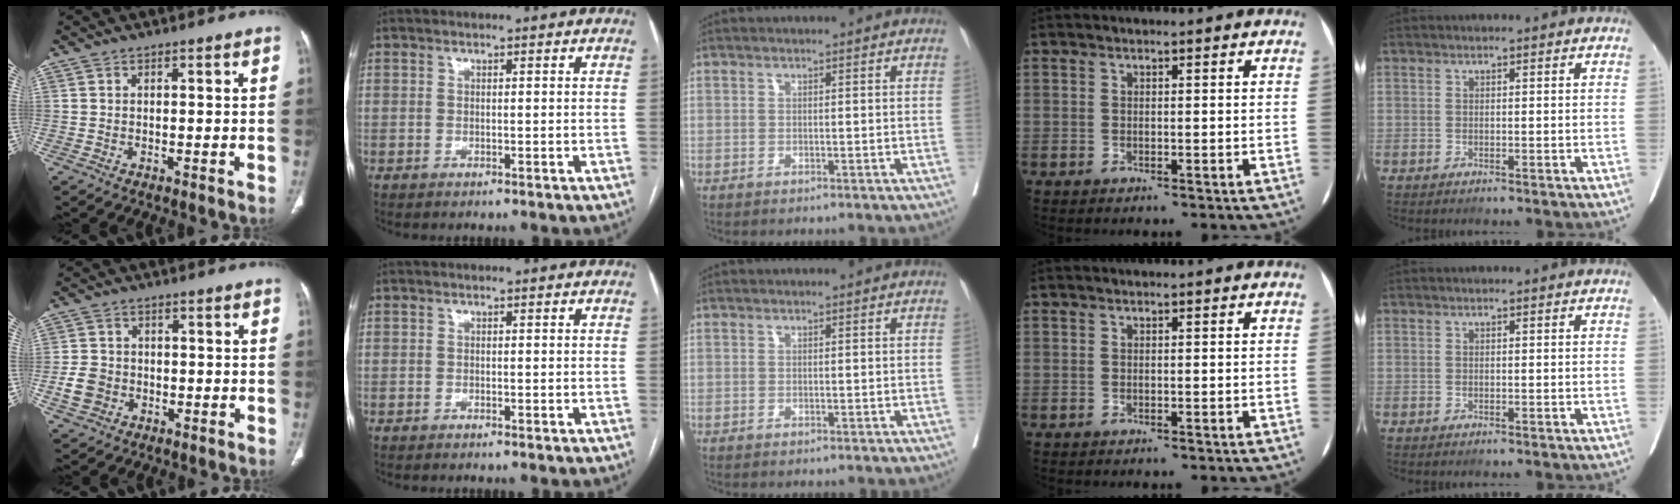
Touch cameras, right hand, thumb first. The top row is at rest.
{"thumb": {"total": 5.1, "force": [-1.5, 4.3, 2.3], "torque": [-0.038, 0.014, -0.027]}}